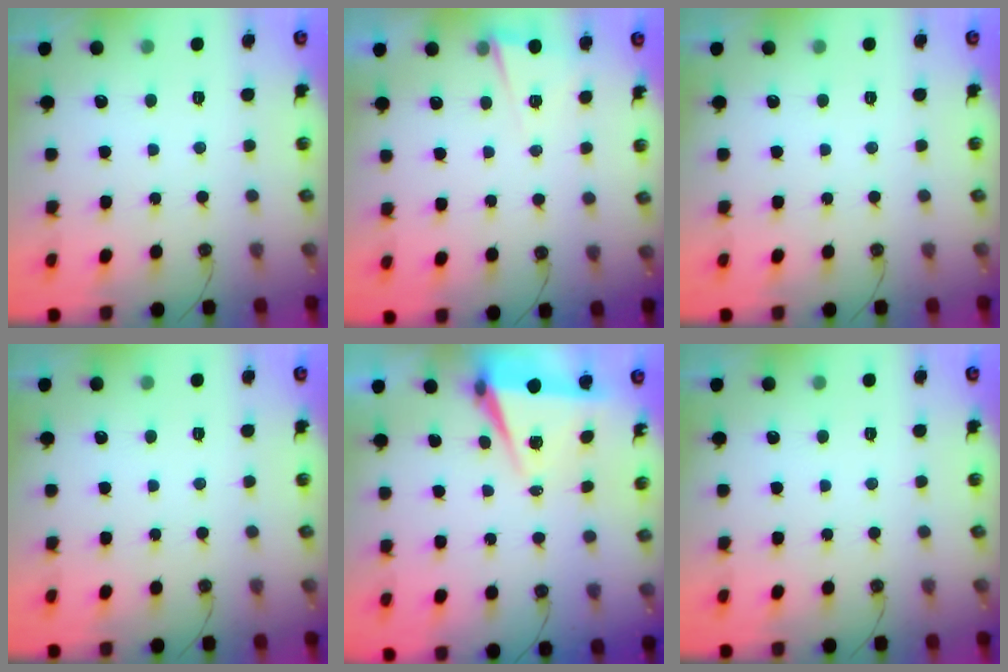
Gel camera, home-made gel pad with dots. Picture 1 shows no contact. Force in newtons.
{"total": 2.9, "press": 2.6, "slide": 1.3}
{"total": 0.0}
{"total": 0.0}
{"total": 6.9, "press": 5.4, "slide": 4.3}
{"total": 0.0}